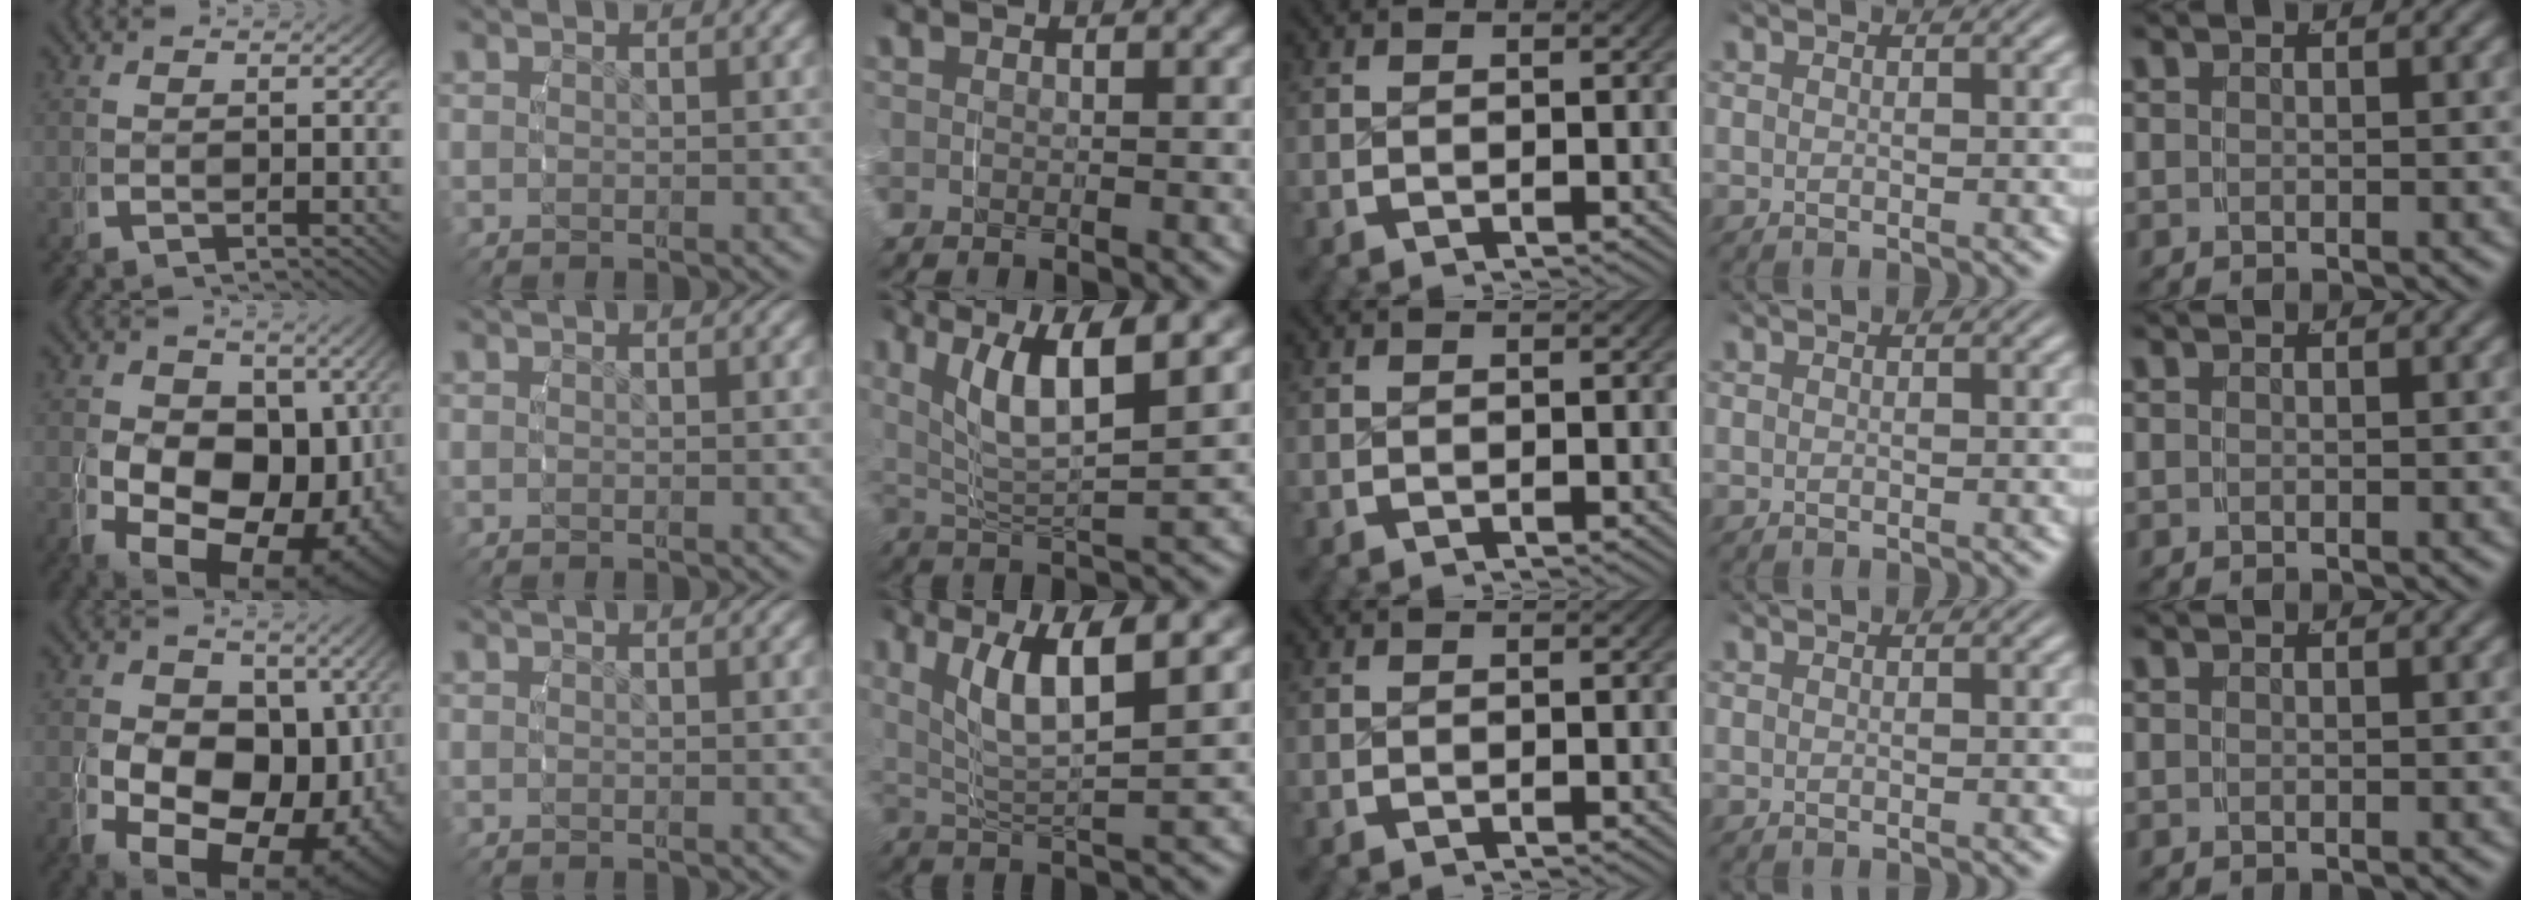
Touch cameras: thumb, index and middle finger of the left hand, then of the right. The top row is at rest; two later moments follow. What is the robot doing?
{"motion": "grasp_and_lifting", "object": "water bottle"}